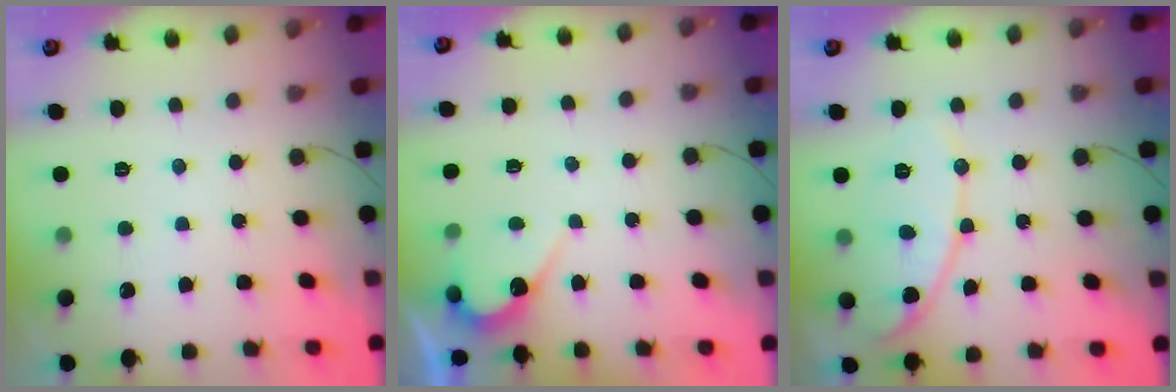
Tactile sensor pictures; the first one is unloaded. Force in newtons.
{"total": 5.5, "press": 5.5, "slide": 0.4}
{"total": 10.3, "press": 10.3, "slide": 0.5}